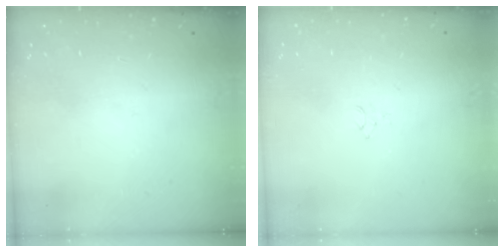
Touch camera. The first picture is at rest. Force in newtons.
{"total": 2.9, "press": 2.9, "slide": 0.3}